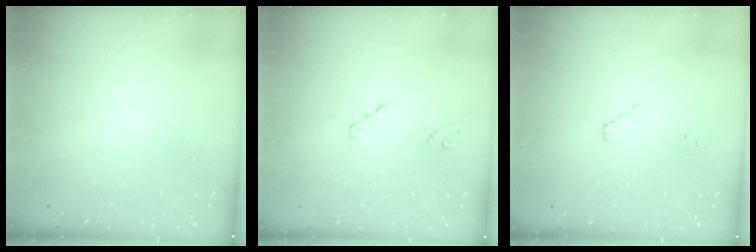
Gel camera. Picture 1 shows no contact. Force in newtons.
{"total": 2.3, "press": 2.3, "slide": 0.2}
{"total": 2.9, "press": 2.8, "slide": 0.4}